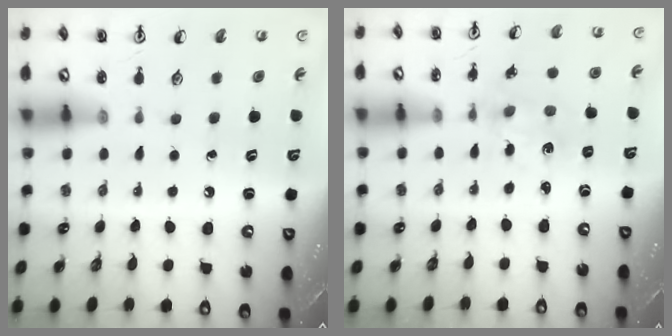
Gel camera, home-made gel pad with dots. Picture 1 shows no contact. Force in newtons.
{"total": 1.1, "press": 1.1, "slide": 0.3}